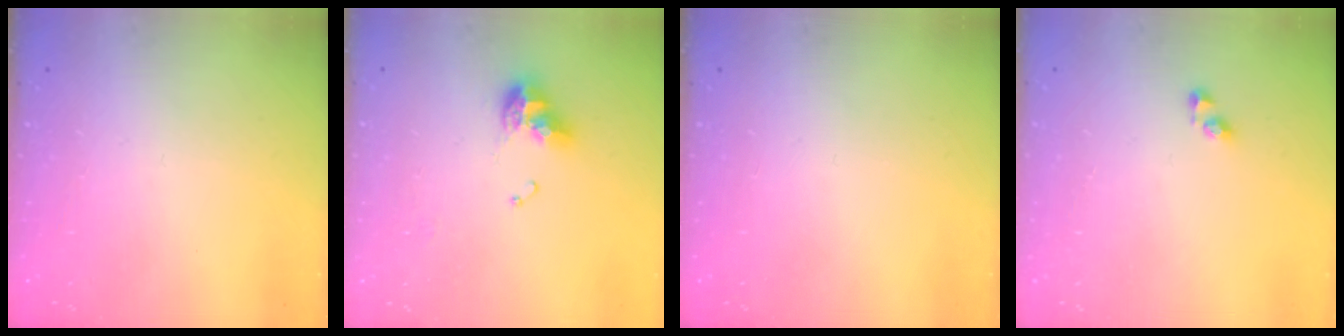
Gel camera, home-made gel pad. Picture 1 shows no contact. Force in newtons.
{"total": 12.7, "press": 12.6, "slide": 1.3}
{"total": 0.0}
{"total": 3.6, "press": 3.6, "slide": 0.3}